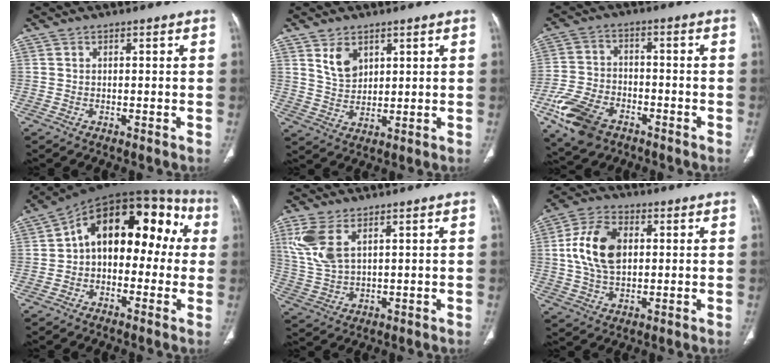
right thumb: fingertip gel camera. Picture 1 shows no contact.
{"total": 5.6, "force": [3.0, 3.6, 3.0], "torque": [-0.039, -0.021, 0.065]}
{"total": 12.2, "force": [-6.6, 7.5, 7.0], "torque": [-0.139, 0.018, -0.119]}
{"total": 18.1, "force": [1.6, 11.0, 14.3], "torque": [-0.157, 0.062, 0.009]}
{"total": 8.6, "force": [4.0, 4.0, 6.5], "torque": [-0.156, -0.005, 0.093]}
{"total": 12.5, "force": [1.8, 7.9, 9.5], "torque": [-0.177, 0.009, 0.032]}